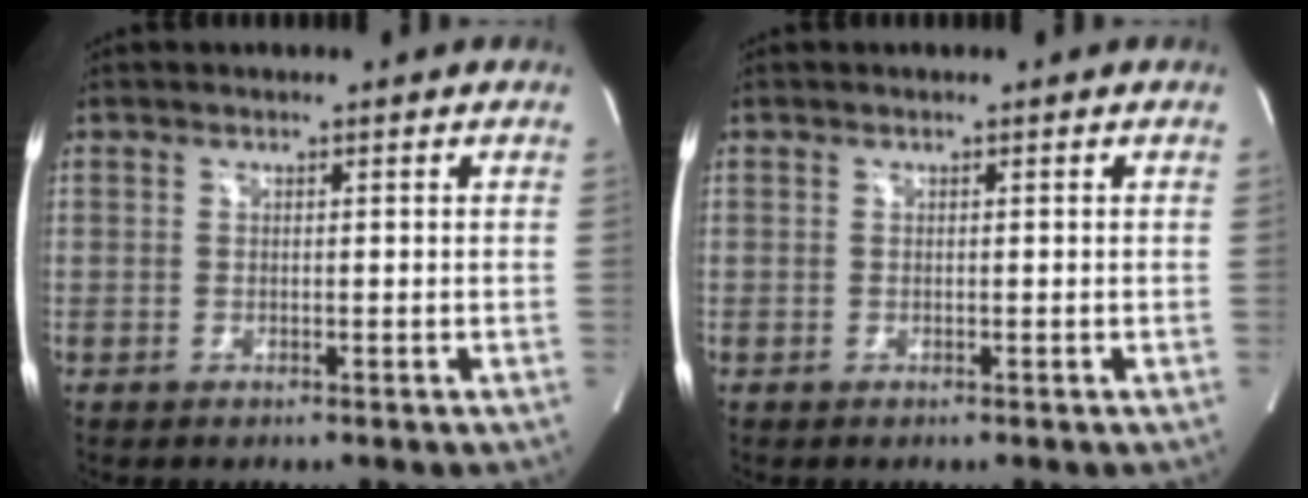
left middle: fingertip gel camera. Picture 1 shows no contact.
{"total": 0.0}